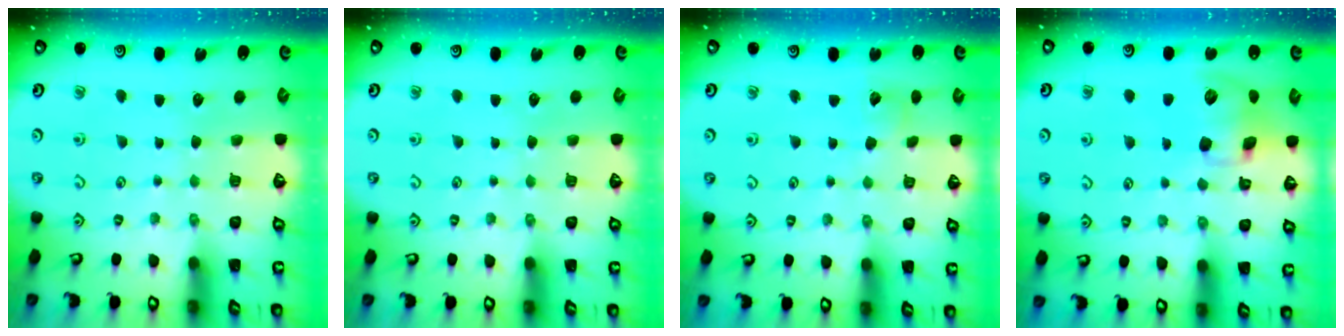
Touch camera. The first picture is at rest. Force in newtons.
{"total": 0.0}
{"total": 2.9, "press": 2.9, "slide": 0.3}
{"total": 11.7, "press": 11.6, "slide": 2.1}